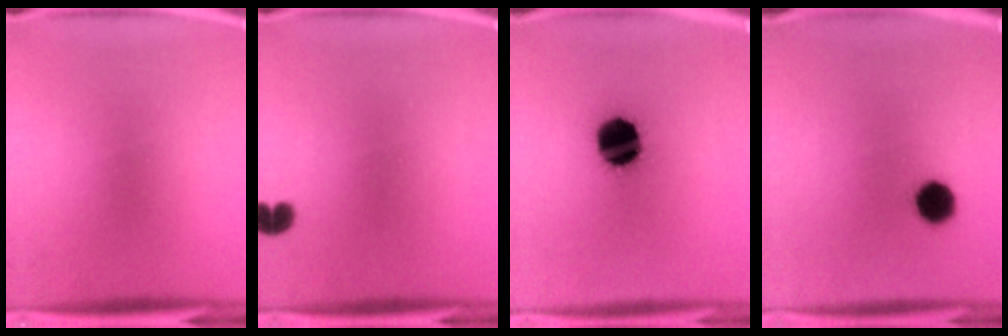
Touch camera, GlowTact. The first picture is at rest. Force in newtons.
{"total": 1.7}
{"total": 16.2}
{"total": 6.5}